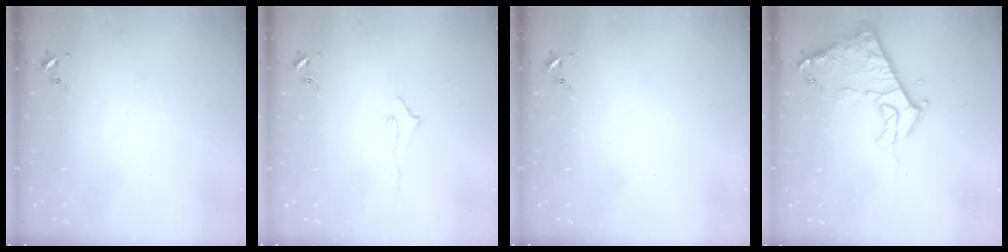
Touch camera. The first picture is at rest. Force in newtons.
{"total": 3.2, "press": 3.2, "slide": 0.4}
{"total": 0.0}
{"total": 12.0, "press": 12.0, "slide": 1.2}